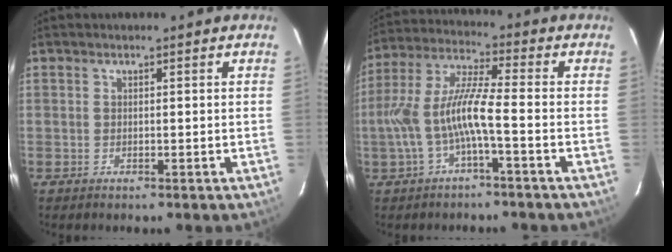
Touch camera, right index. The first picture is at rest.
{"total": 9.8, "force": [-2.9, 1.2, 9.2], "torque": [-0.204, 0.008, -0.049]}